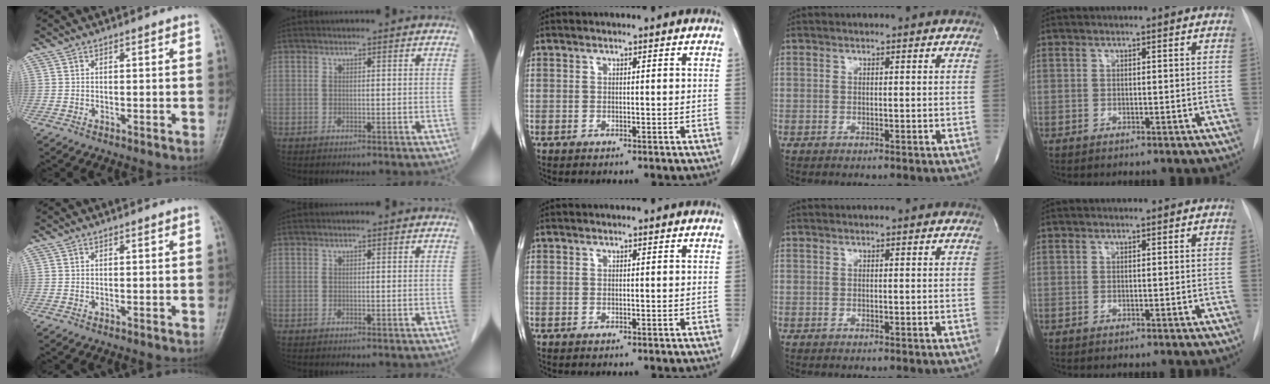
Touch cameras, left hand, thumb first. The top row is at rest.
{}